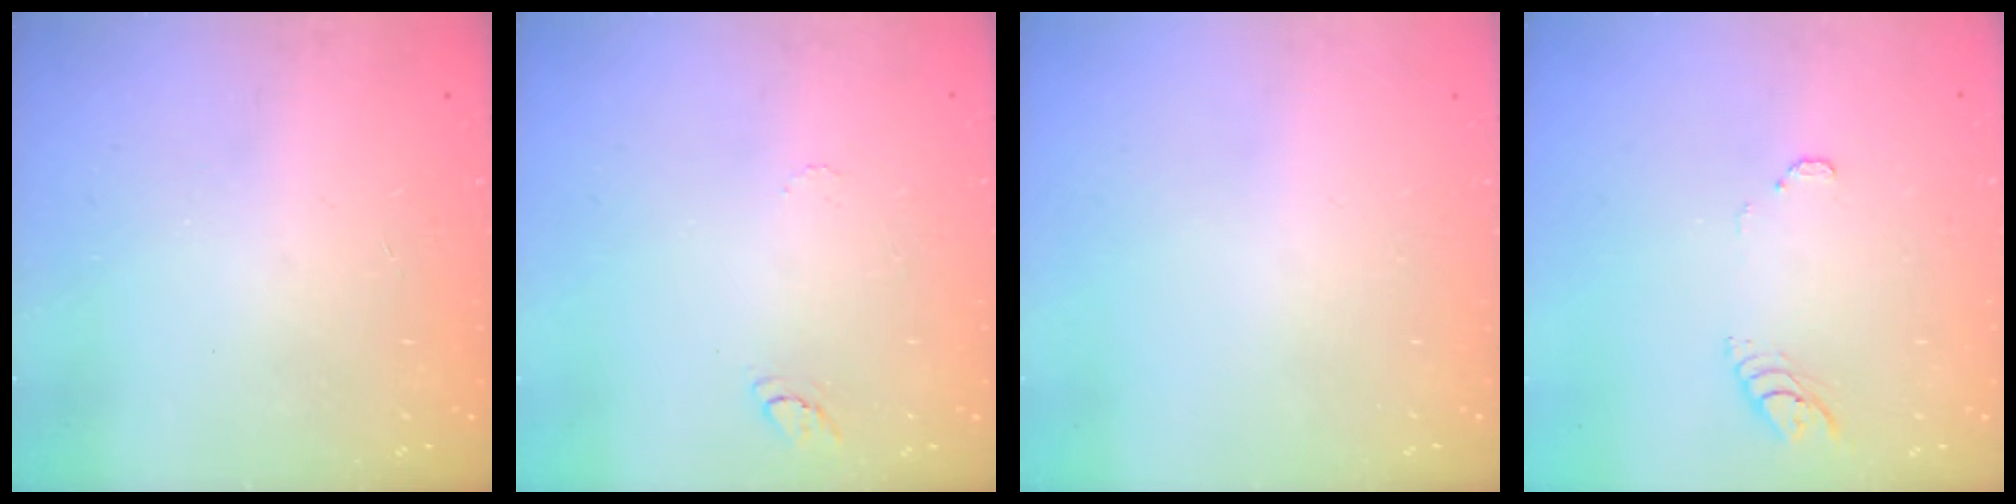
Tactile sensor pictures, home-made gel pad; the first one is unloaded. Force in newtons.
{"total": 4.4, "press": 4.4, "slide": 0.4}
{"total": 0.0}
{"total": 4.0, "press": 3.9, "slide": 0.3}